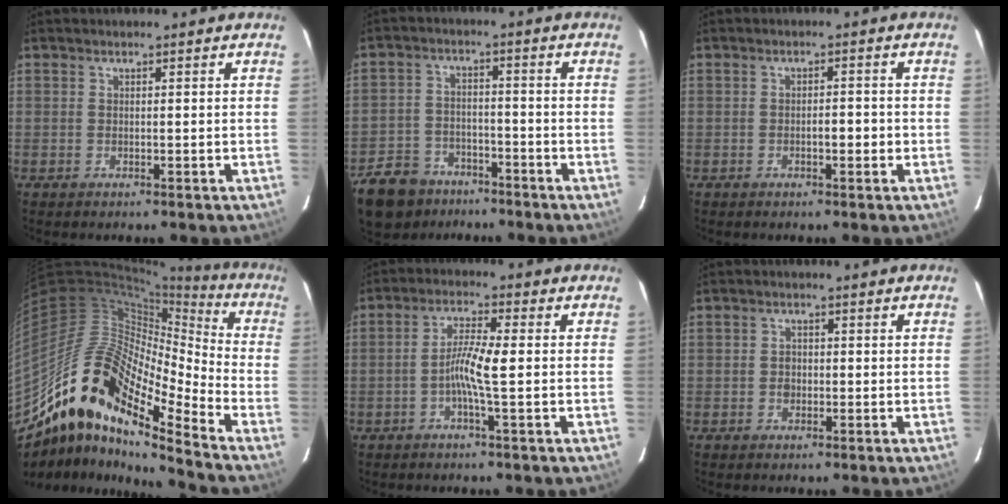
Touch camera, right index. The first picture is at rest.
{"total": 9.1, "force": [-6.7, 5.9, 2.1], "torque": [-0.055, 0.002, -0.110]}
{"total": 2.3, "force": [-0.6, 0.8, 2.0], "torque": [-0.030, 0.004, -0.009]}
{"total": 20.9, "force": [-14.5, 4.6, 14.3], "torque": [-0.278, 0.019, -0.261]}
{"total": 5.5, "force": [-0.9, -0.1, 5.4], "torque": [-0.107, 0.004, -0.020]}
{"total": 1.5, "force": [-0.3, 1.2, 0.8], "torque": [-0.015, 0.003, -0.002]}